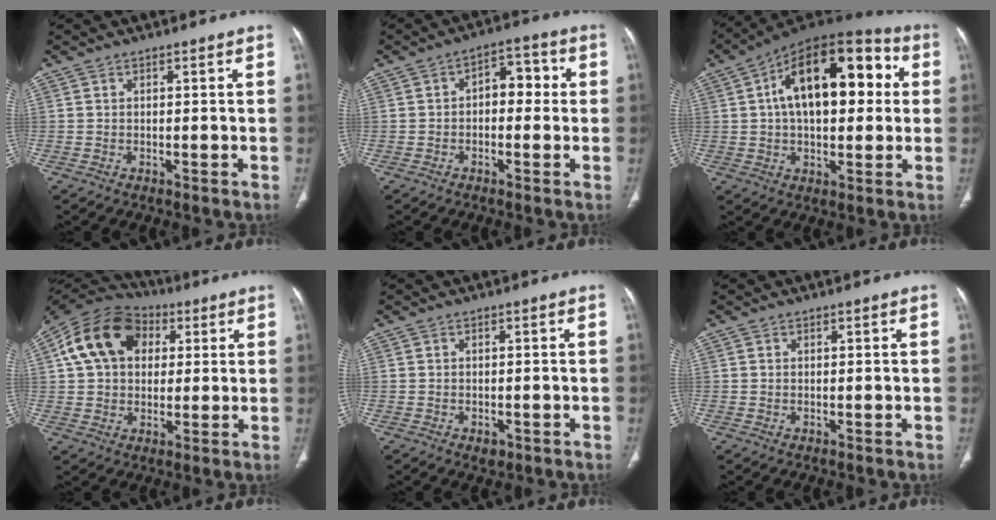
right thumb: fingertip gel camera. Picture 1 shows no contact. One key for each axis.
{"total": 6.4, "fx": 0.2, "fy": 4.0, "fz": 5.0, "tx": -0.041, "ty": 0.026, "tz": -0.007}
{"total": 22.1, "fx": 4.2, "fy": 11.7, "fz": 18.3, "tx": -0.252, "ty": 0.032, "tz": 0.055}
{"total": 16.5, "fx": 4.5, "fy": 12.1, "fz": 10.2, "tx": -0.175, "ty": 0.017, "tz": 0.070}
{"total": 1.5, "fx": -0.7, "fy": 1.1, "fz": 0.8, "tx": -0.004, "ty": 0.002, "tz": -0.002}
{"total": 0.0}